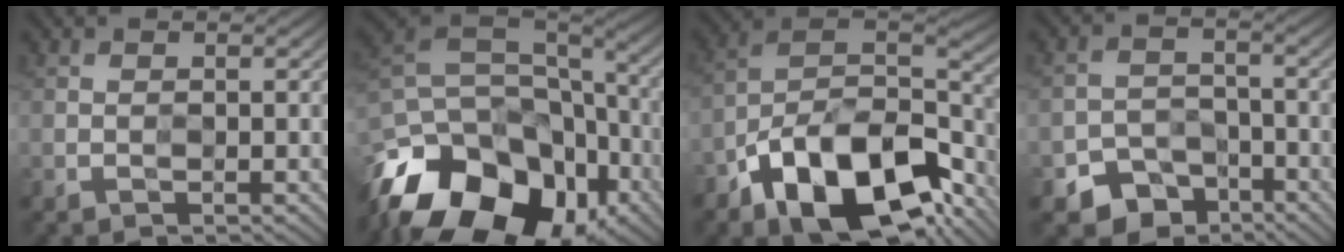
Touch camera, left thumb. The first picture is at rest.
{"total": 20.0, "force": [-11.2, 12.1, 11.3], "torque": [-0.266, -0.013, -0.170]}
{"total": 17.4, "force": [-9.7, 8.1, 11.9], "torque": [-0.218, -0.026, -0.162]}
{"total": 6.4, "force": [-4.4, 4.2, 2.1], "torque": [-0.032, -0.009, -0.074]}